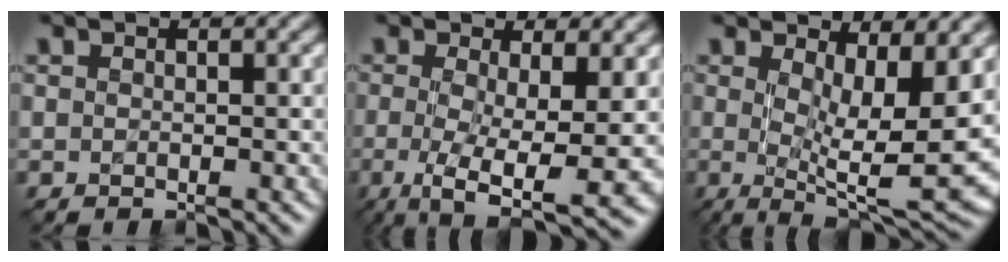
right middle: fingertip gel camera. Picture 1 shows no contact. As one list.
[{"total": 8.0, "force": [-1.6, 1.9, 7.6], "torque": [-0.123, -0.020, -0.022]}, {"total": 9.2, "force": [0.9, 2.6, 8.8], "torque": [-0.136, -0.015, 0.017]}]